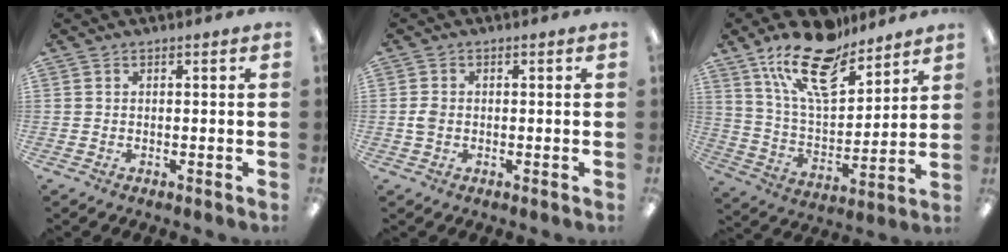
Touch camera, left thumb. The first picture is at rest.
{"total": 2.5, "force": [-0.2, 1.8, 1.7], "torque": [-0.031, 0.005, -0.005]}
{"total": 18.9, "force": [13.8, 8.0, 10.2], "torque": [-0.187, -0.069, 0.244]}